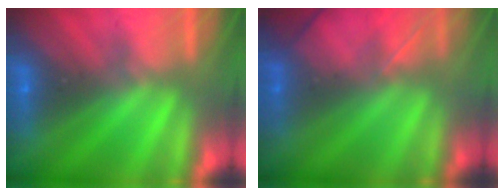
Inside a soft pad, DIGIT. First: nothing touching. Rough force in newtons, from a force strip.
{"total": 2.0}